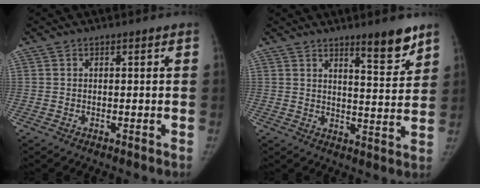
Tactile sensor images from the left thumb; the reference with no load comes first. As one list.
[{"total": 8.1, "force": [6.0, 1.5, 5.2], "torque": [-0.057, -0.049, 0.090]}]